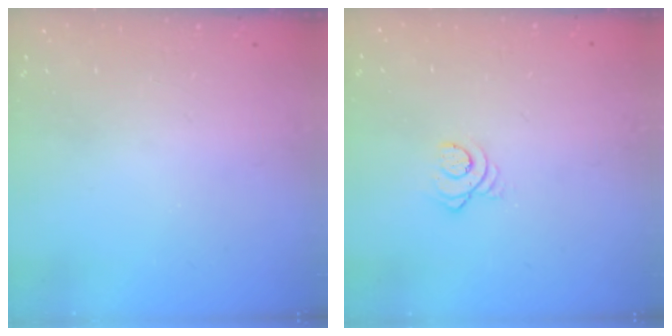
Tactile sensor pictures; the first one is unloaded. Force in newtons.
{"total": 3.3, "press": 3.3, "slide": 0.2}